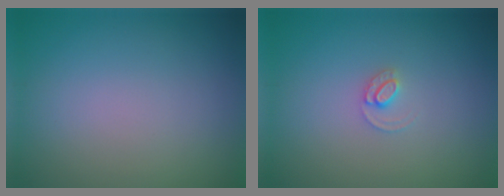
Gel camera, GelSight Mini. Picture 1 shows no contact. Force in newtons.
{"total": 1.2, "press": 1.2, "slide": 0.0}